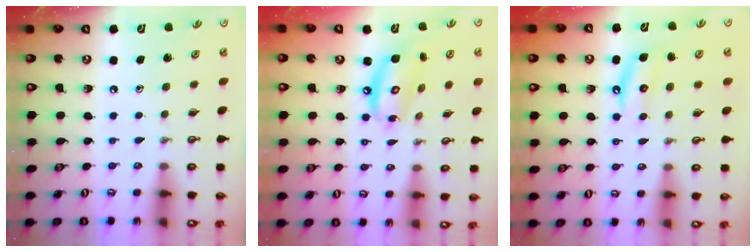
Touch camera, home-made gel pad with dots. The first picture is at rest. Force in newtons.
{"total": 11.2, "press": 11.1, "slide": 1.2}
{"total": 5.0, "press": 5.0, "slide": 0.5}